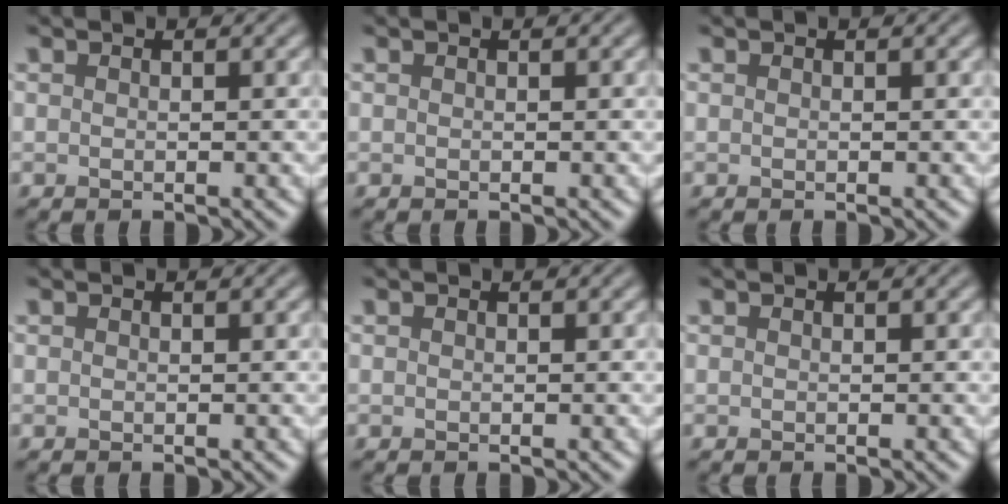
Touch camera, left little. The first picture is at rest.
{"total": 0.0}
{"total": 0.0}
{"total": 0.0}
{"total": 0.0}
{"total": 0.0}